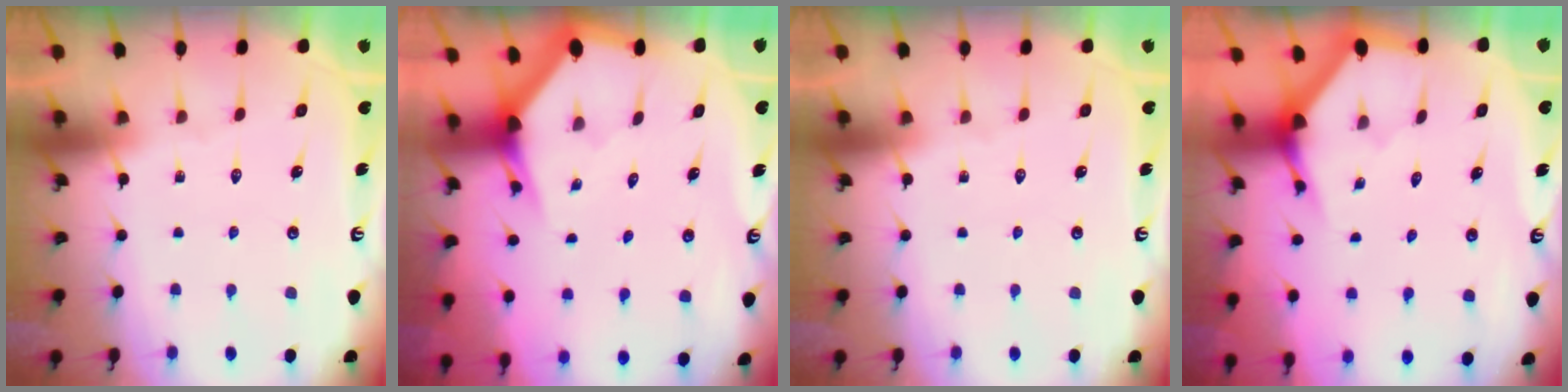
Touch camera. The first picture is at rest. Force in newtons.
{"total": 2.9, "press": 2.9, "slide": 0.2}
{"total": 0.0}
{"total": 3.4, "press": 3.4, "slide": 0.2}